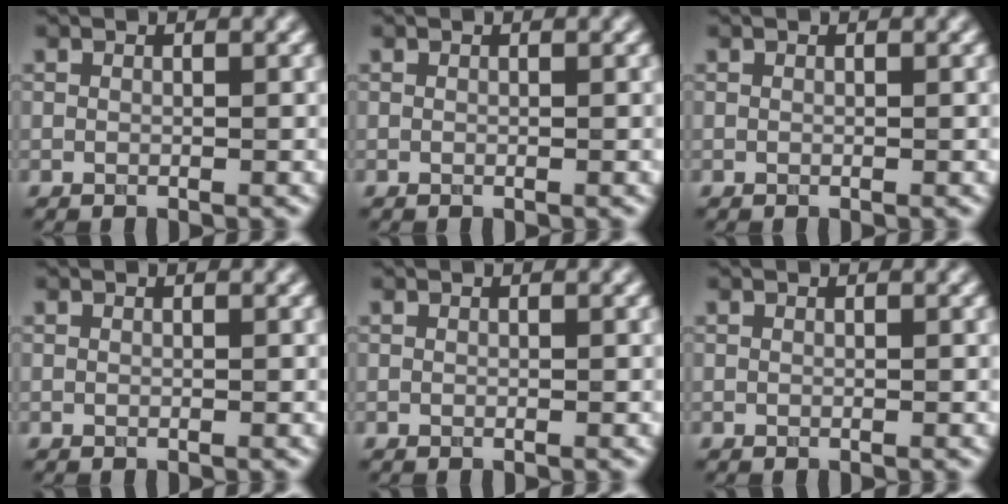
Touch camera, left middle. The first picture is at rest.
{"total": 0.0}
{"total": 0.0}
{"total": 0.0}
{"total": 0.0}
{"total": 0.0}